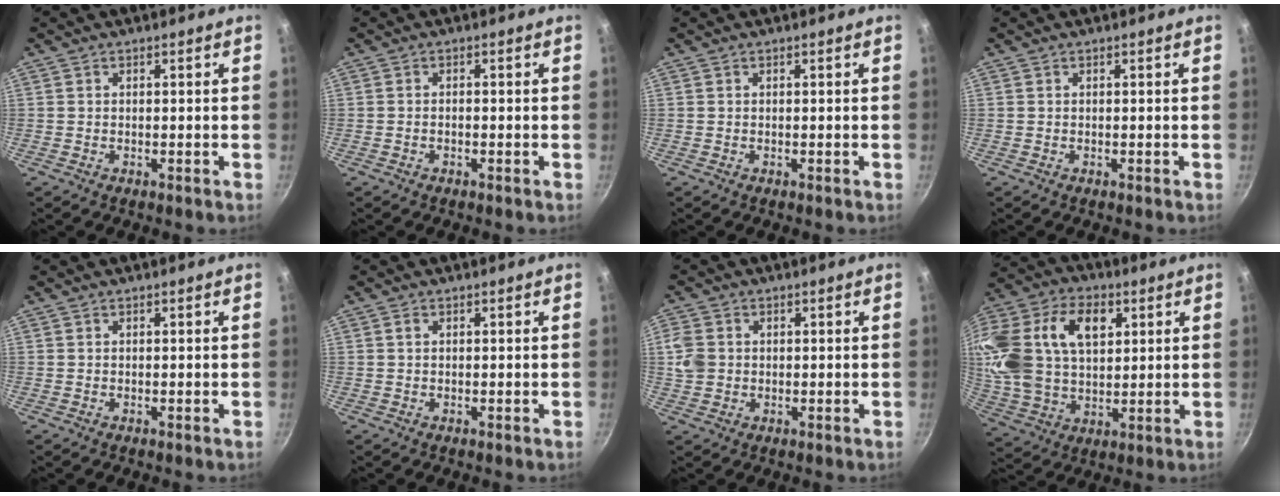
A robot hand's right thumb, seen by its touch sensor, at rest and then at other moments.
{"total": 0.8, "force": [-0.4, 0.4, 0.5], "torque": [-0.013, 0.007, -0.010]}
{"total": 0.0}
{"total": 0.0}
{"total": 0.0}
{"total": 0.8, "force": [0.2, 0.6, 0.5], "torque": [-0.008, 0.002, 0.003]}
{"total": 5.1, "force": [0.4, 4.3, 2.6], "torque": [-0.041, 0.001, 0.004]}
{"total": 24.9, "force": [7.8, 16.3, 17.1], "torque": [-0.360, 0.017, 0.140]}